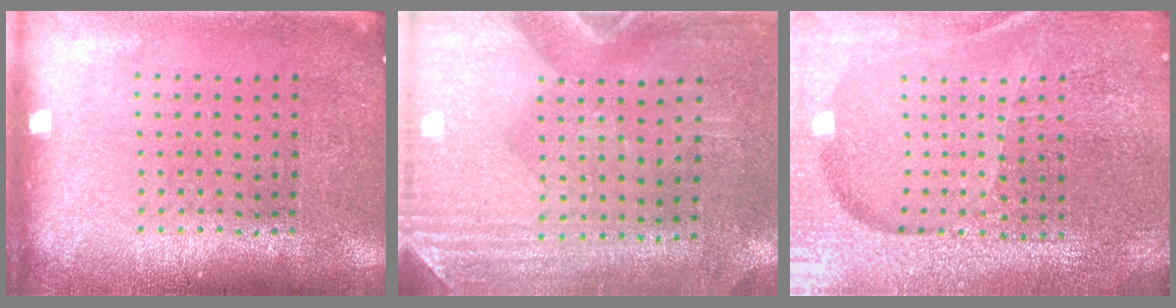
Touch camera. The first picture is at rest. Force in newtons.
{"total": 2.9, "press": 2.5, "slide": 1.4}
{"total": 4.6, "press": 4.3, "slide": 1.4}